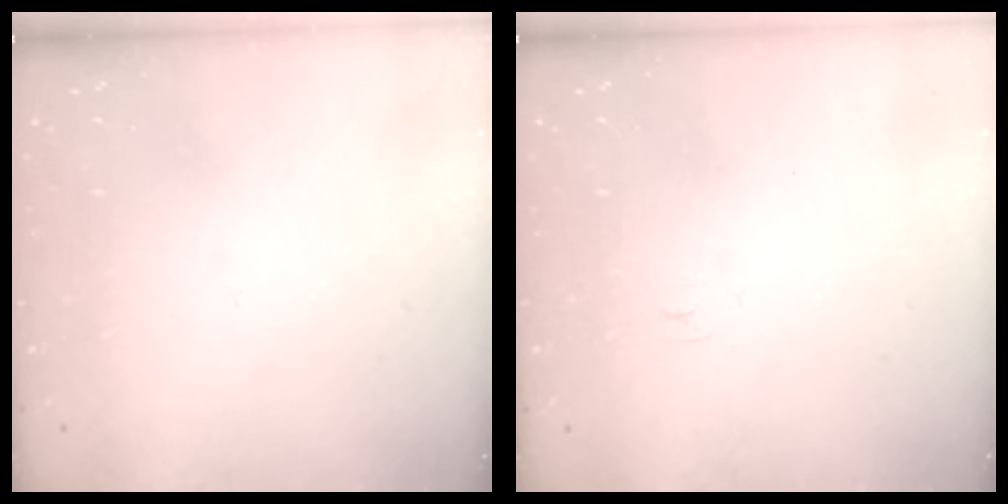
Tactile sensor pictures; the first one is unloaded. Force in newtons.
{"total": 5.2, "press": 5.1, "slide": 0.6}